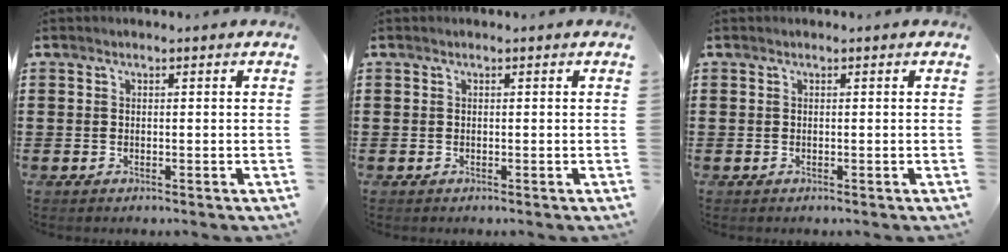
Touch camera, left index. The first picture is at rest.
{"total": 0.0}
{"total": 0.0}